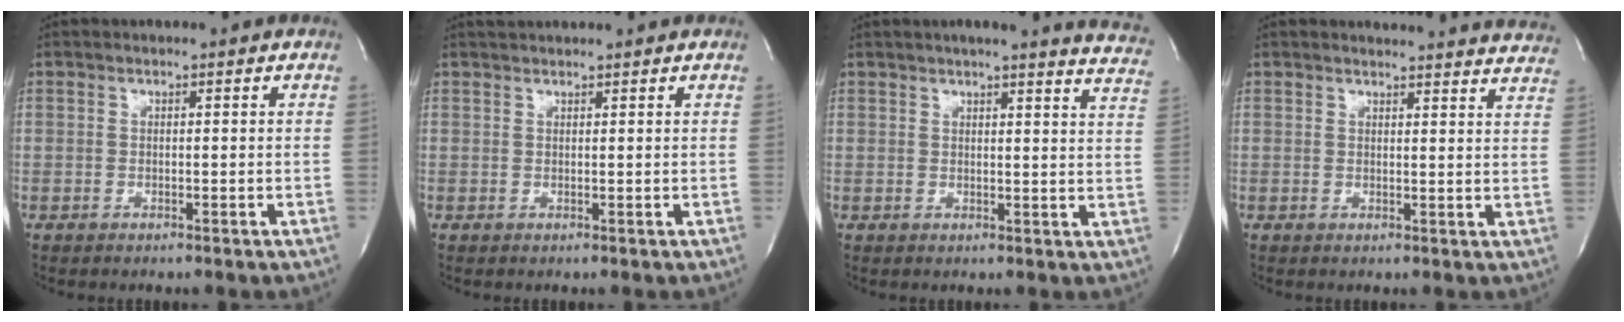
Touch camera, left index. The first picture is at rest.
{"total": 2.7, "force": [2.6, -0.1, 0.7], "torque": [-0.009, 0.026, 0.044]}
{"total": 16.3, "force": [15.1, 1.0, 6.1], "torque": [-0.074, -0.059, 0.154]}
{"total": 18.6, "force": [18.2, 2.0, 3.3], "torque": [-0.032, -0.063, 0.189]}